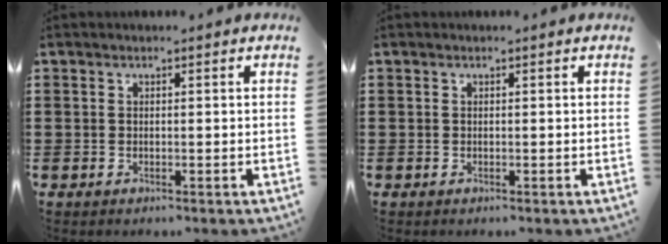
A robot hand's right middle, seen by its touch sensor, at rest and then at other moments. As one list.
[{"total": 0.0}]